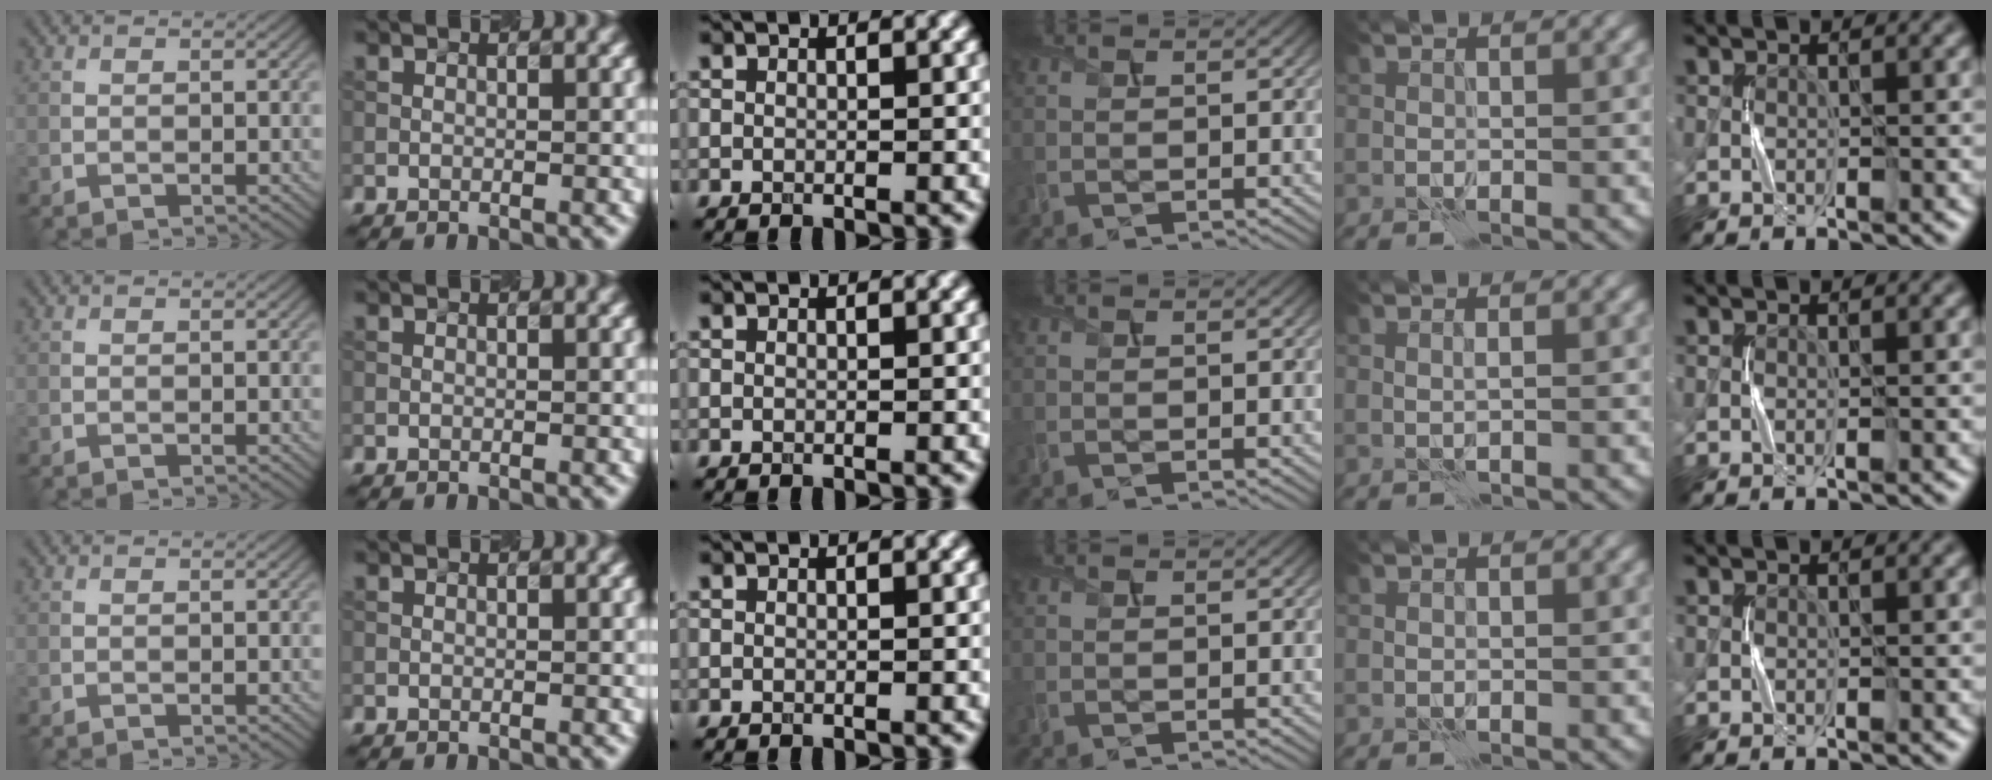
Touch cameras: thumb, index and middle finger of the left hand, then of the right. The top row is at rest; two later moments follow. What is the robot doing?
{"motion": "press", "object": "gel pad"}